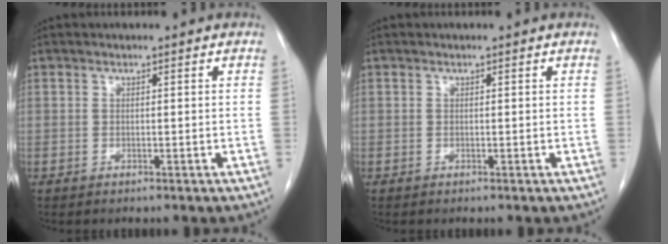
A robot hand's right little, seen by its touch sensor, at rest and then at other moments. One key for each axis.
{"total": 0.0}